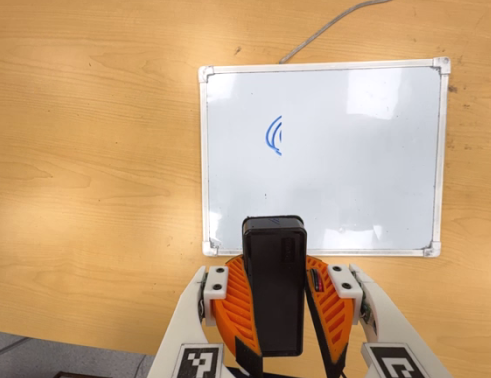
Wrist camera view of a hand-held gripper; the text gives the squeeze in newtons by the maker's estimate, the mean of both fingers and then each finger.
{"total": 14.0, "left": 12.6, "right": 15.4}